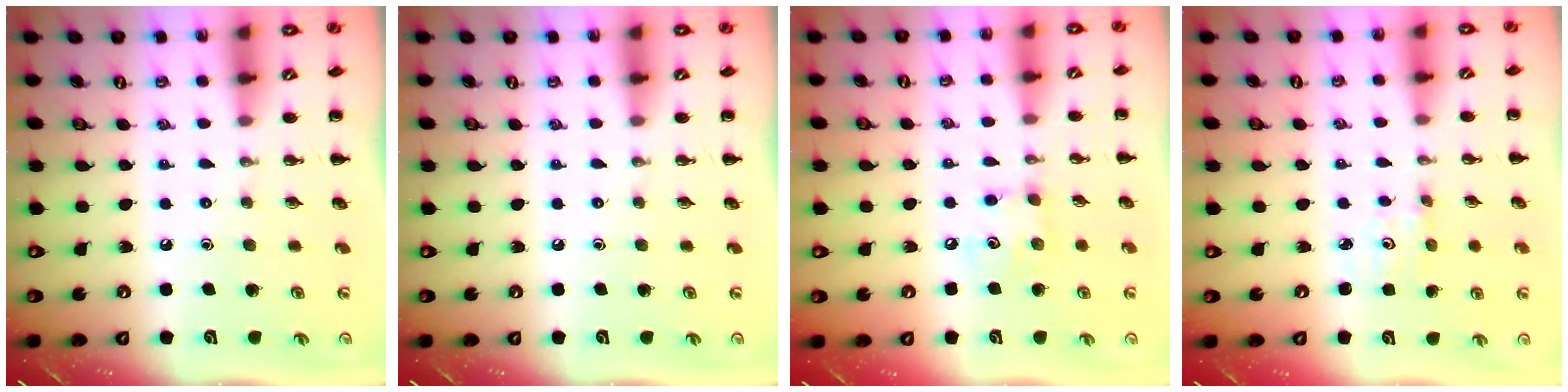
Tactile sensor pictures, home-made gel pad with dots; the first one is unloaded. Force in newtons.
{"total": 0.0}
{"total": 5.6, "press": 5.6, "slide": 0.6}
{"total": 1.2, "press": 1.2, "slide": 0.3}